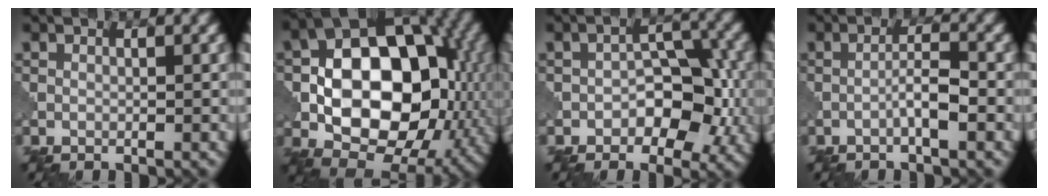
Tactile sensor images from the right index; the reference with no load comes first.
{"total": 14.7, "force": [-1.6, 9.8, 10.9], "torque": [-0.148, 0.010, -0.038]}
{"total": 5.2, "force": [-1.6, 3.3, 3.7], "torque": [-0.035, 0.004, -0.024]}
{"total": 2.6, "force": [-1.1, 0.2, 2.3], "torque": [-0.041, 0.010, -0.024]}